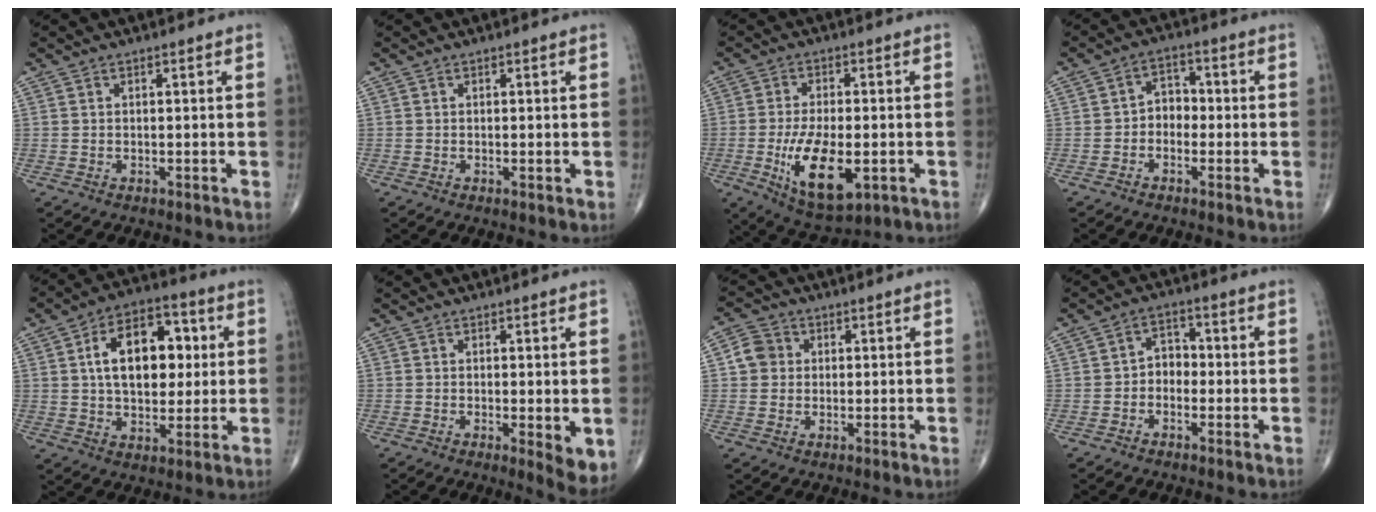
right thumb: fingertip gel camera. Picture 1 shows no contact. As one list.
[{"total": 0.7, "force": [0.0, 0.1, 0.7], "torque": [-0.013, -0.003, -0.001]}, {"total": 13.3, "force": [-3.4, 6.0, 11.3], "torque": [-0.194, -0.008, -0.045]}, {"total": 4.5, "force": [-1.1, 3.5, 2.6], "torque": [-0.017, 0.023, -0.033]}, {"total": 15.9, "force": [2.9, 9.7, 12.3], "torque": [-0.157, 0.012, 0.042]}, {"total": 5.2, "force": [-0.7, 1.3, 5.0], "torque": [-0.070, -0.016, -0.010]}, {"total": 4.7, "force": [0.6, 4.4, 1.6], "torque": [-0.014, 0.007, 0.002]}, {"total": 4.1, "force": [-1.1, 3.2, 2.4], "torque": [-0.016, 0.022, -0.034]}]